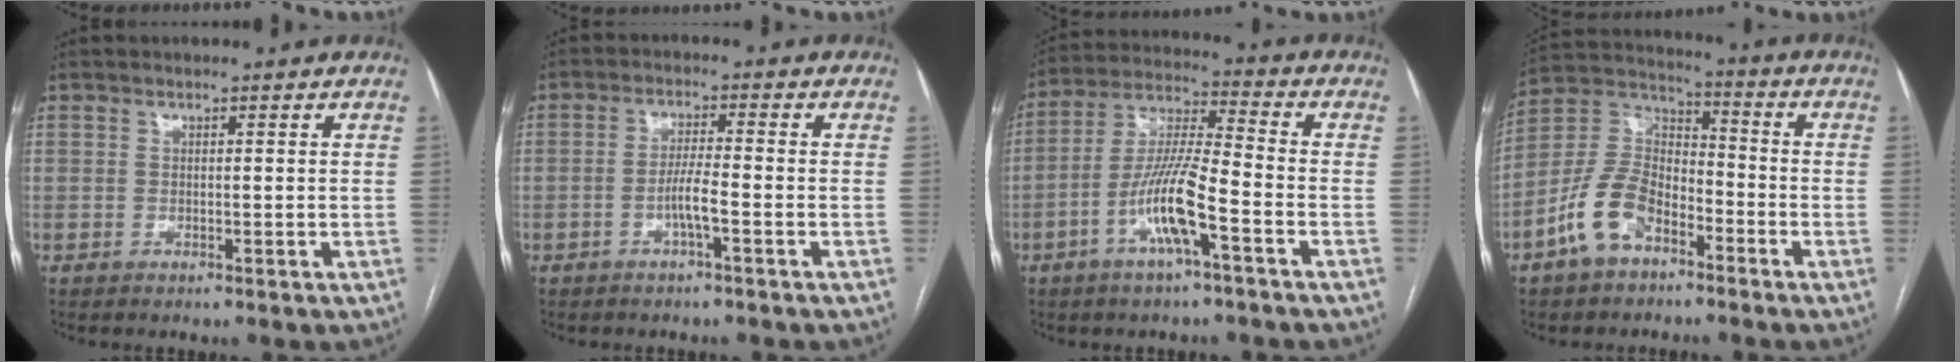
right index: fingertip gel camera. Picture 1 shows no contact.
{"total": 3.6, "force": [-1.5, 0.0, 3.3], "torque": [-0.064, 0.004, -0.029]}
{"total": 11.2, "force": [-4.5, 1.1, 10.1], "torque": [-0.204, 0.005, -0.088]}
{"total": 11.1, "force": [-6.1, 6.0, 7.1], "torque": [-0.157, 0.020, -0.117]}